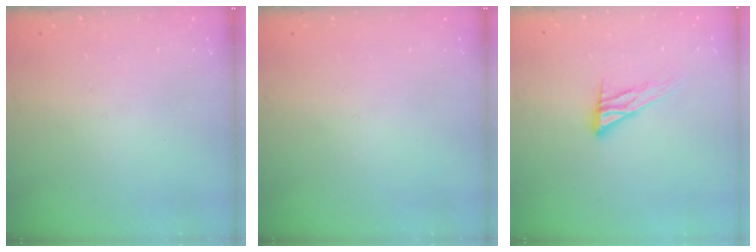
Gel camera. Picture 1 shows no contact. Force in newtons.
{"total": 0.0}
{"total": 11.1, "press": 11.1, "slide": 0.9}